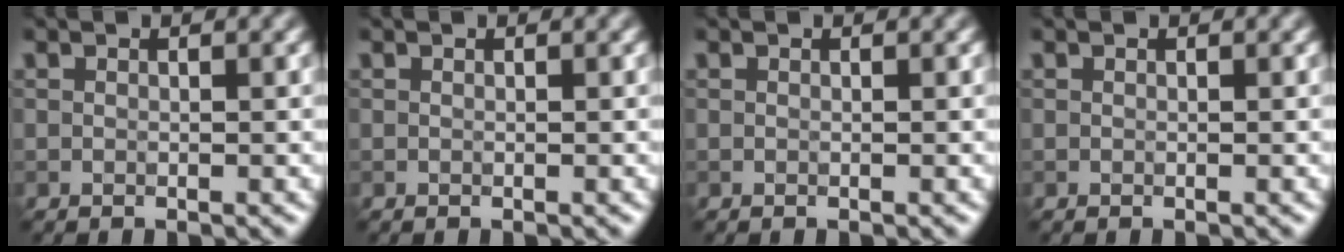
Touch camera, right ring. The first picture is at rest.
{"total": 0.0}
{"total": 0.0}
{"total": 0.0}